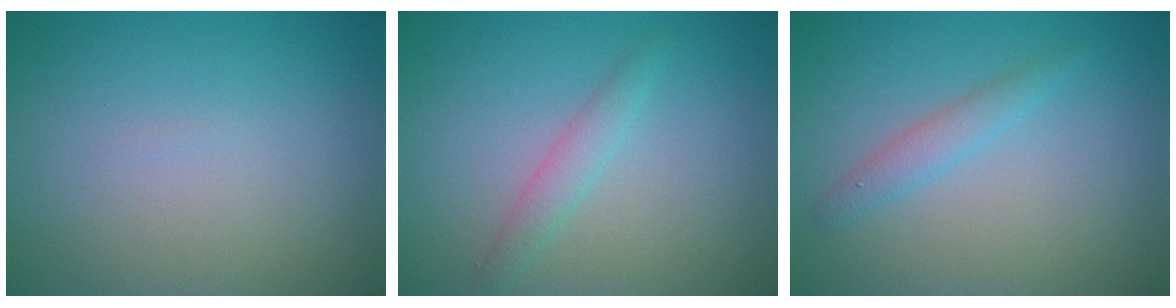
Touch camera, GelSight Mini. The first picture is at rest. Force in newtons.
{"total": 1.7, "press": 1.7, "slide": 0.1}
{"total": 1.6, "press": 1.6, "slide": 0.1}